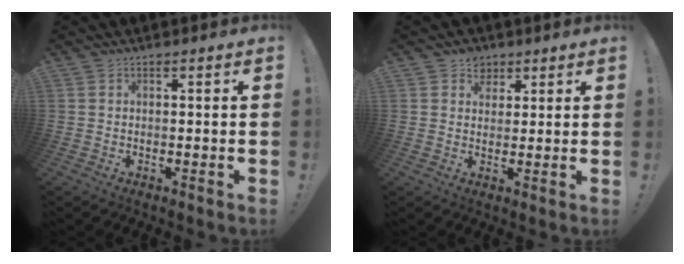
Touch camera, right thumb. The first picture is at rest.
{"total": 4.7, "force": [2.9, 3.6, 0.6], "torque": [0.002, -0.020, 0.054]}